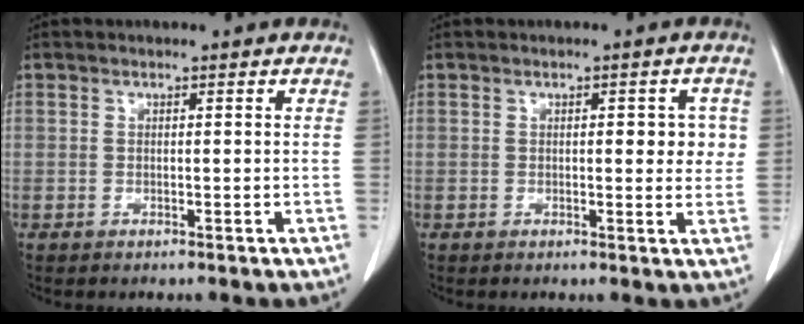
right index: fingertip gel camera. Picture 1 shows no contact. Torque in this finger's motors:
{"motor_torque": [-0.05, -0.05, -0.03, 0.00]}